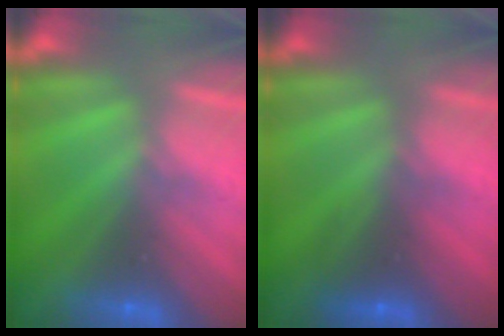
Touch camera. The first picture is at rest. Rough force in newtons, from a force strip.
{"total": 2.5}